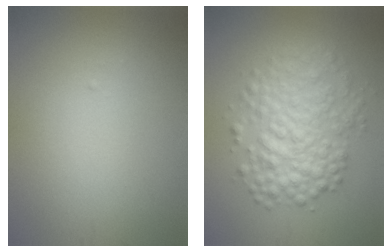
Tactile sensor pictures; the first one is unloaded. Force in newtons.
{"total": 5.6, "press": 5.6, "slide": 0.1}